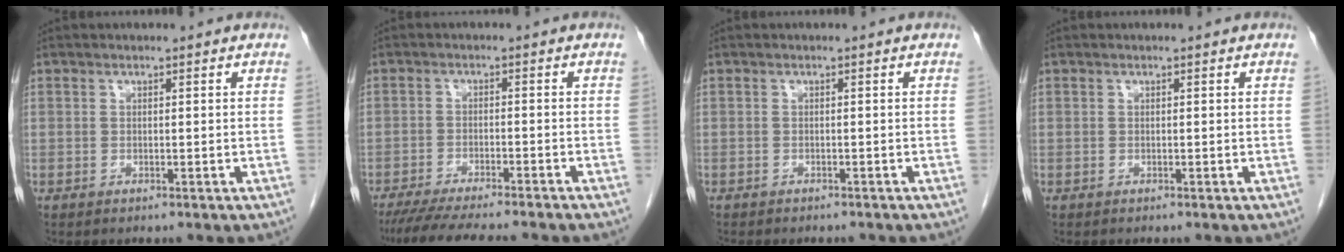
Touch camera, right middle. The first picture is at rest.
{"total": 12.4, "force": [-10.8, 0.4, 6.1], "torque": [-0.082, -0.023, -0.161]}
{"total": 4.4, "force": [-3.9, 1.2, 1.7], "torque": [-0.025, -0.007, -0.047]}
{"total": 0.0}